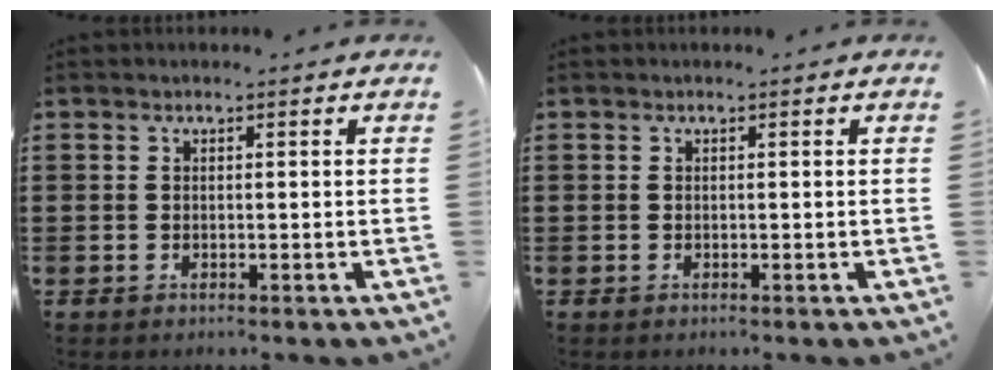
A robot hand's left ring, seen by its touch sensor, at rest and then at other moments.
{"total": 0.0}